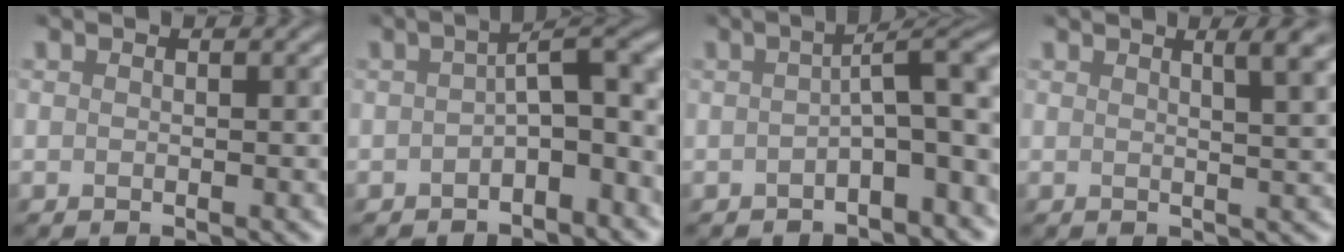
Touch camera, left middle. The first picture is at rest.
{"total": 4.5, "force": [-1.7, 1.6, 3.8], "torque": [-0.047, 0.013, -0.034]}
{"total": 5.3, "force": [-1.4, 1.3, 4.9], "torque": [-0.061, 0.017, -0.034]}
{"total": 3.4, "force": [1.3, 0.9, 3.0], "torque": [-0.022, 0.020, 0.003]}